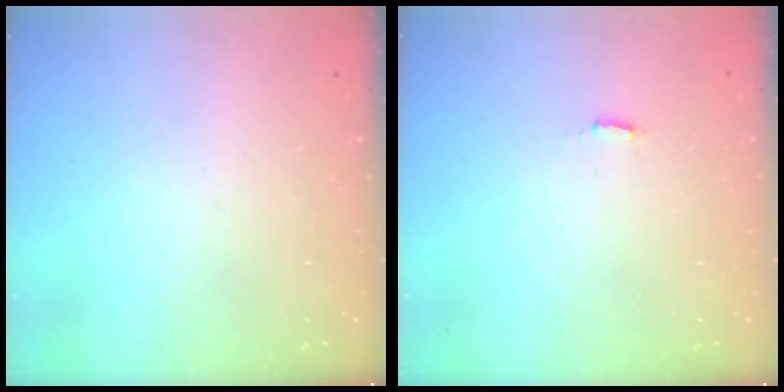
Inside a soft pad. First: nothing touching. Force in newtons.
{"total": 3.0, "press": 2.9, "slide": 0.5}